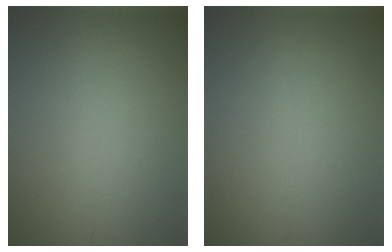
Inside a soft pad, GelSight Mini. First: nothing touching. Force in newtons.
{"total": 0.0}